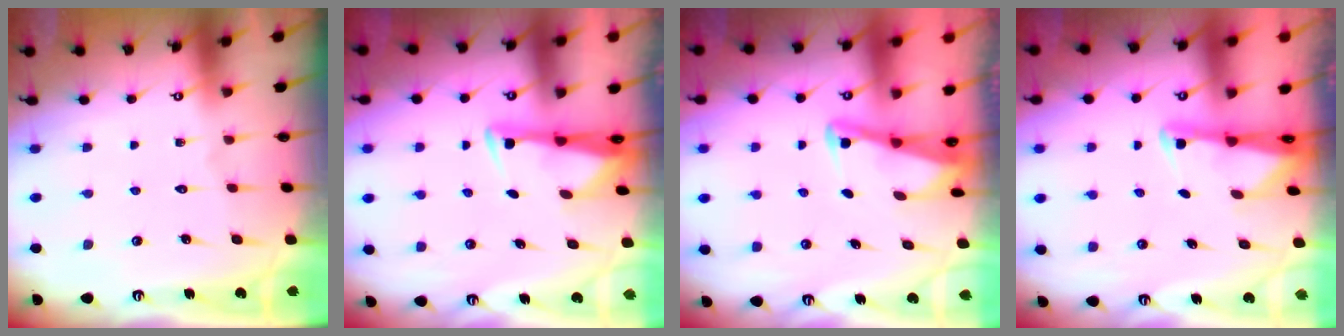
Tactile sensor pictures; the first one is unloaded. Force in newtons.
{"total": 3.2, "press": 3.1, "slide": 0.9}
{"total": 2.9, "press": 2.9, "slide": 0.4}
{"total": 2.0, "press": 2.0, "slide": 0.3}